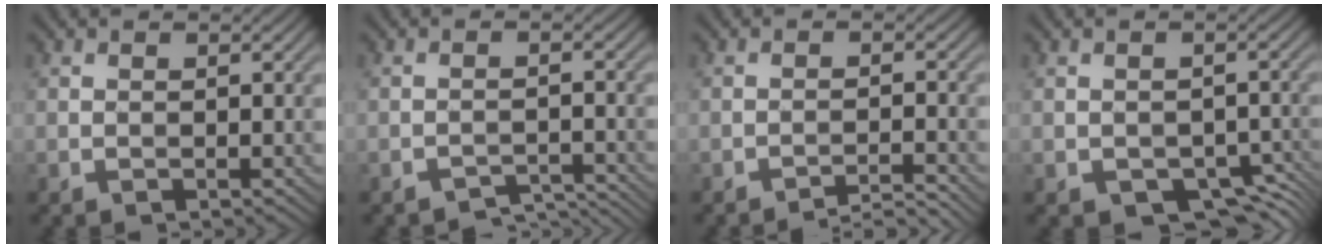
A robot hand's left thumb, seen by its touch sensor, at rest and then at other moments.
{"total": 2.9, "force": [-2.9, -0.3, -0.2], "torque": [0.008, 0.006, -0.051]}
{"total": 2.9, "force": [-2.7, -0.5, 0.6], "torque": [-0.003, 0.011, -0.059]}
{"total": 3.9, "force": [-2.6, 2.2, 1.8], "torque": [-0.032, -0.015, -0.036]}